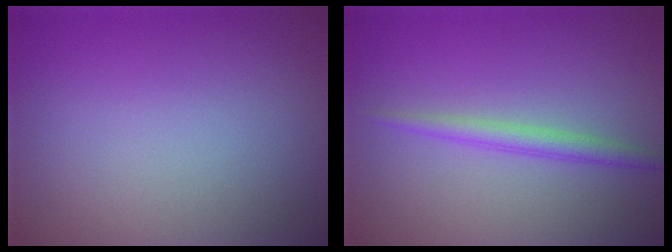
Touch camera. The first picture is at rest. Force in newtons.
{"total": 1.8, "press": 1.8, "slide": 0.1}